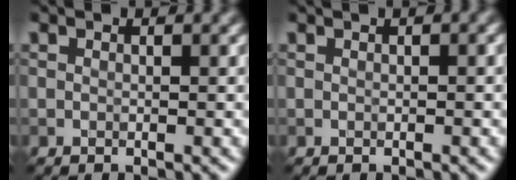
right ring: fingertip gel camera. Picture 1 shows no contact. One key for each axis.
{"total": 0.7, "fx": 0.3, "fy": 0.1, "fz": 0.6, "tx": -0.010, "ty": 0.005, "tz": 0.003}